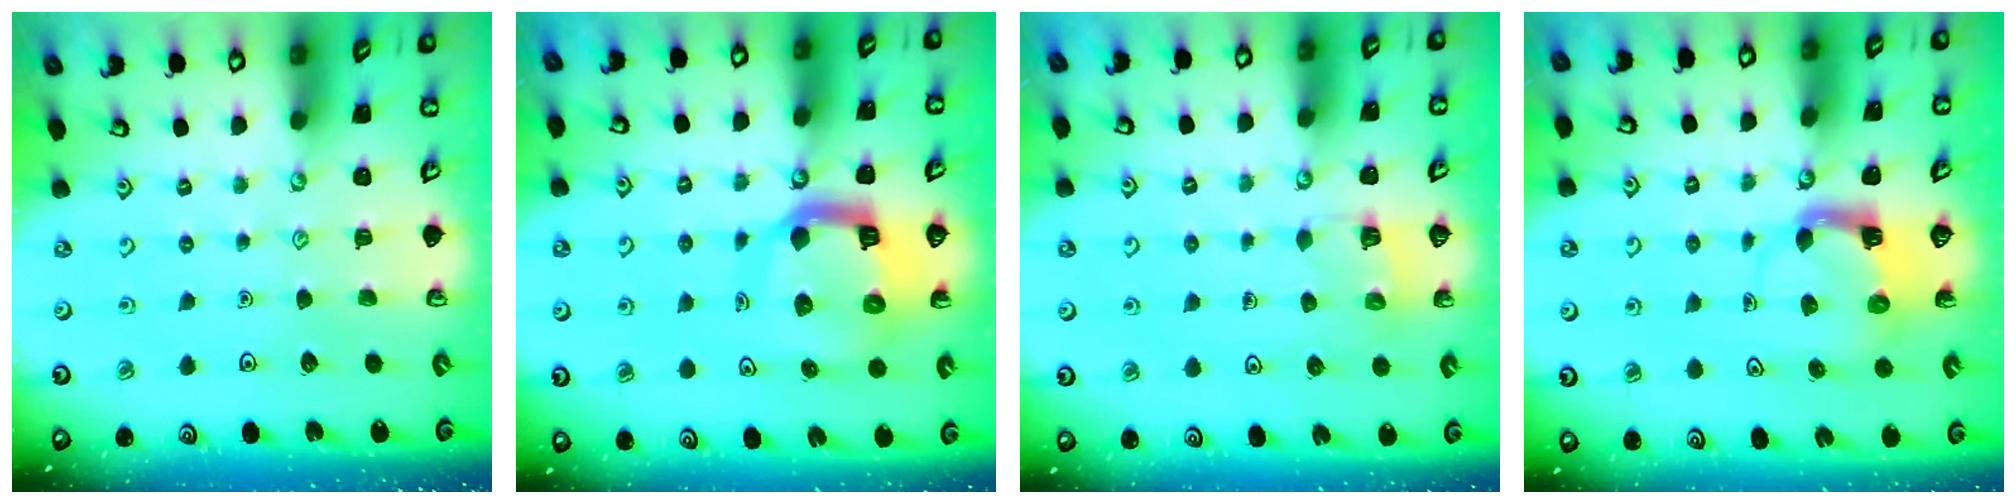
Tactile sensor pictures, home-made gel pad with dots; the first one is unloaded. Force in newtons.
{"total": 12.5, "press": 12.4, "slide": 1.5}
{"total": 4.6, "press": 4.6, "slide": 0.3}
{"total": 4.0, "press": 3.9, "slide": 0.6}